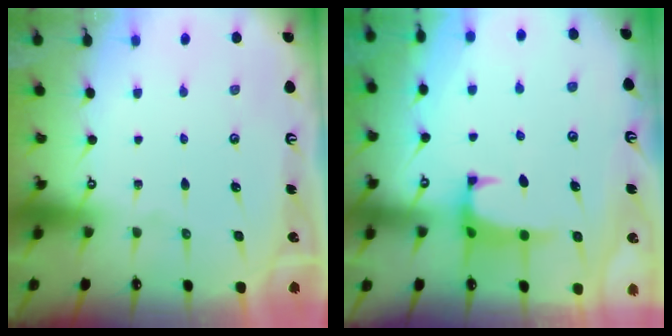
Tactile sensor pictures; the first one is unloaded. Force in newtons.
{"total": 1.2, "press": 1.0, "slide": 0.6}